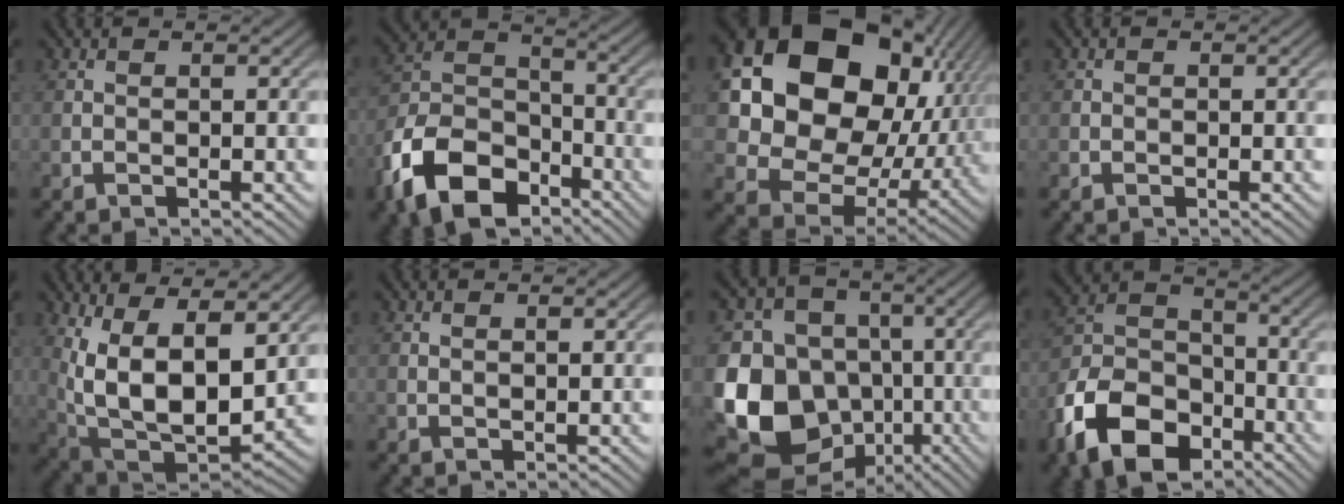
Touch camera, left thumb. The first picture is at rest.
{"total": 13.9, "force": [-8.3, 8.1, 7.7], "torque": [-0.184, -0.021, -0.176]}
{"total": 20.0, "force": [4.7, 15.4, 11.9], "torque": [-0.261, -0.015, 0.114]}
{"total": 0.6, "force": [-0.1, 0.6, 0.0], "torque": [0.004, -0.005, -0.005]}
{"total": 15.6, "force": [3.8, 8.0, 12.9], "torque": [-0.250, -0.018, 0.083]}
{"total": 1.0, "force": [0.6, 0.3, 0.6], "torque": [-0.015, -0.002, 0.013]}
{"total": 16.7, "force": [-4.4, 13.9, 8.2], "torque": [-0.218, -0.024, -0.085]}
{"total": 13.7, "force": [-7.8, 8.4, 7.4], "torque": [-0.184, -0.023, -0.166]}